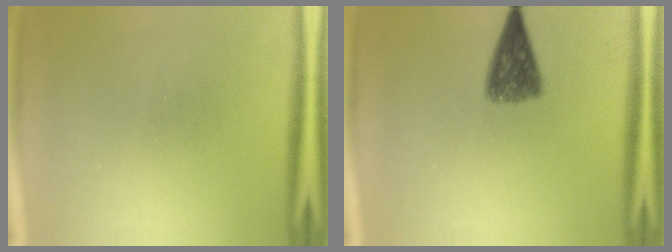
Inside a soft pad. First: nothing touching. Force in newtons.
{"total": 6.3}